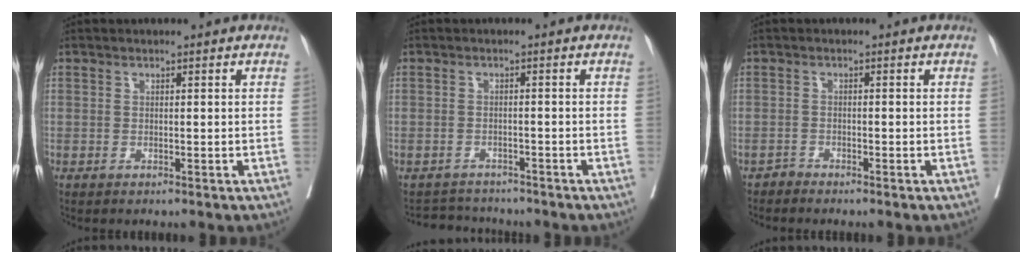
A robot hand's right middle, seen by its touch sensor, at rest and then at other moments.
{"total": 4.1, "force": [-4.0, 0.9, -0.6], "torque": [0.010, 0.004, -0.061]}
{"total": 0.9, "force": [-0.8, 0.0, -0.4], "torque": [0.010, -0.003, -0.016]}